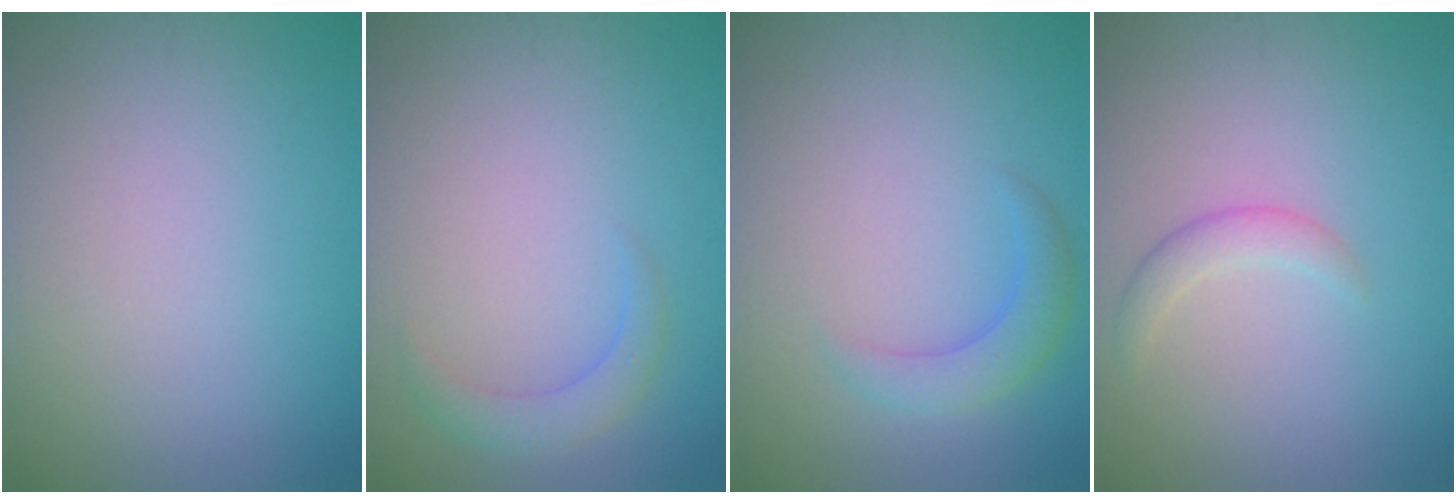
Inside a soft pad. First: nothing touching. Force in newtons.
{"total": 1.9, "press": 1.9, "slide": 0.0}
{"total": 2.5, "press": 2.5, "slide": 0.2}
{"total": 1.6, "press": 1.6, "slide": 0.1}